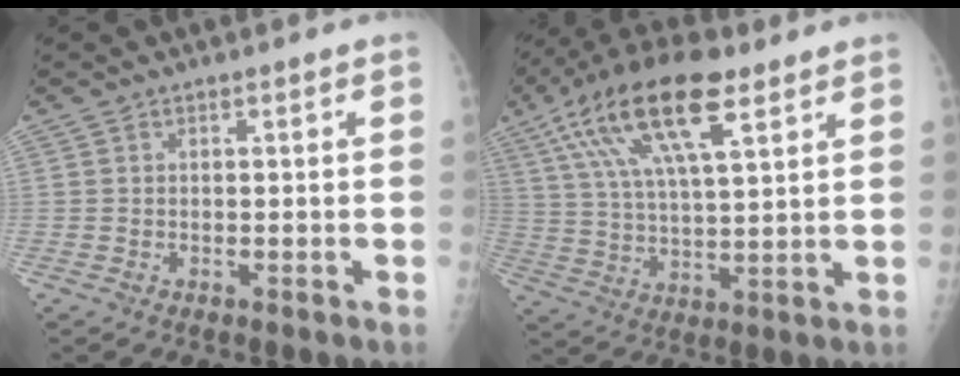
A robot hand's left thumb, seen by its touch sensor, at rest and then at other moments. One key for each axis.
{"total": 18.1, "fx": 9.1, "fy": 6.7, "fz": 14.2, "tx": -0.258, "ty": -0.004, "tz": 0.164}